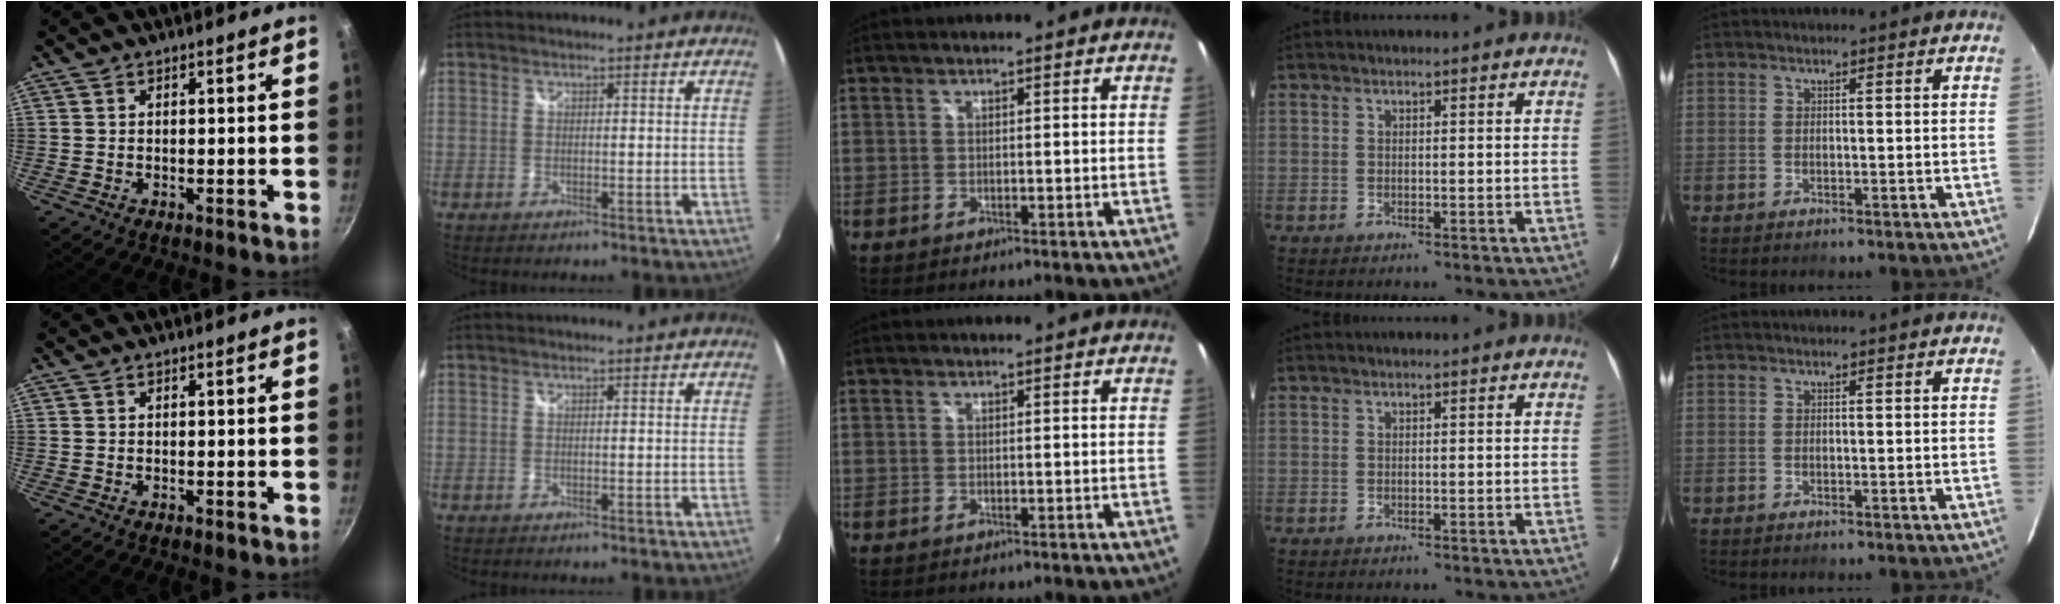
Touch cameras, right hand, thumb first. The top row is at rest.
{}